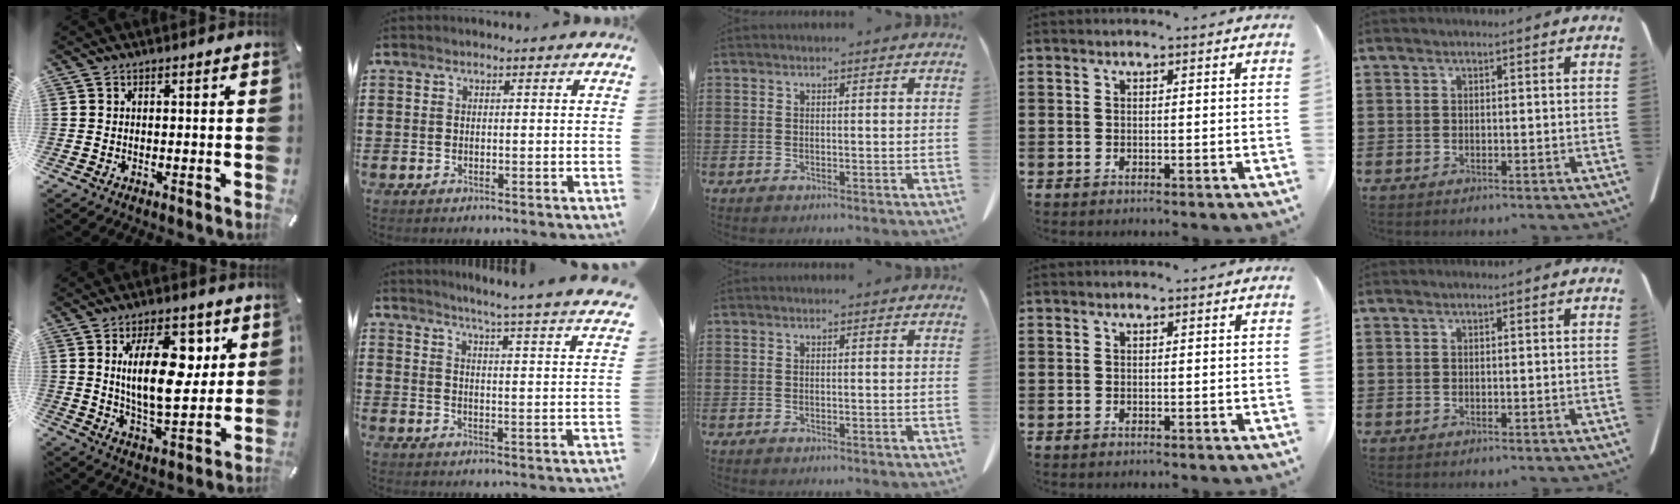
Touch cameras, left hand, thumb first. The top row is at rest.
{"thumb": {"total": 17.2, "force": [5.0, 8.6, 14.1], "torque": [-0.234, -0.004, 0.078]}, "index": {"total": 4.9, "force": [4.2, -1.5, 1.8], "torque": [-0.047, -0.048, 0.062]}}